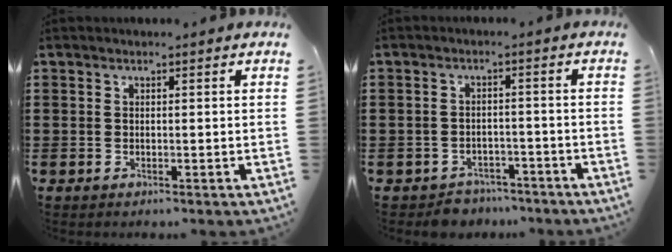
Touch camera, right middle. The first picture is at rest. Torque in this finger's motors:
{"motor_torque": [-0.05, 0.13, -0.28, -0.10]}